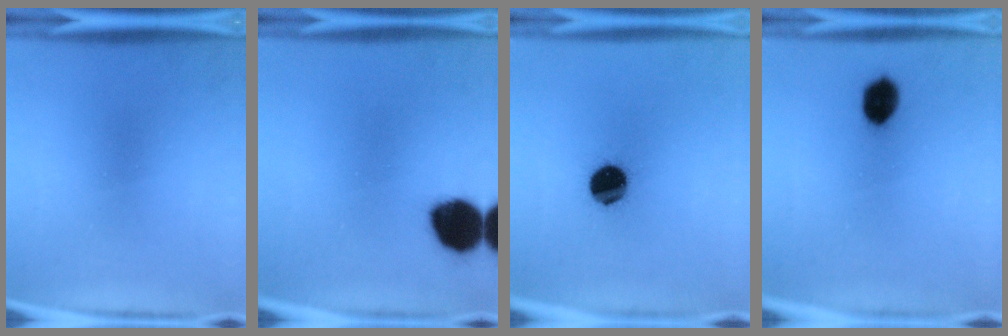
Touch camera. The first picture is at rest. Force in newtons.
{"total": 11.9}
{"total": 11.5}
{"total": 6.1}